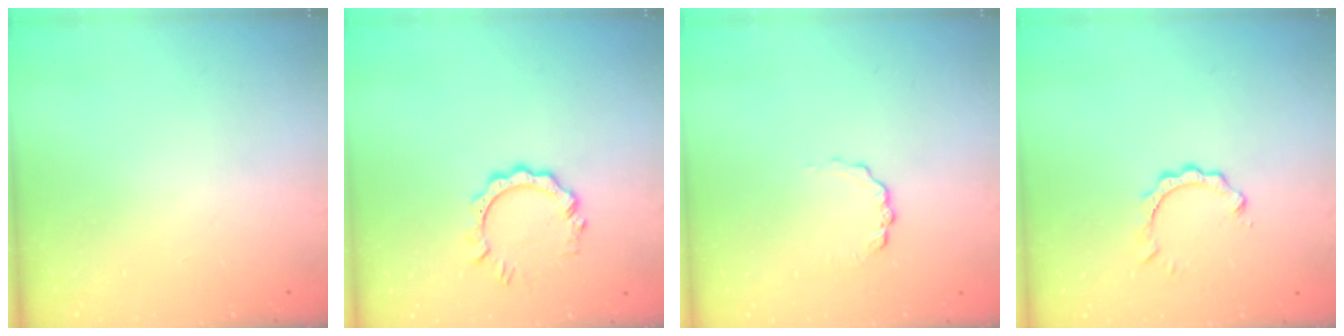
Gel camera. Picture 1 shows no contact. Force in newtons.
{"total": 5.3, "press": 5.2, "slide": 0.4}
{"total": 4.8, "press": 4.8, "slide": 0.5}
{"total": 2.1, "press": 2.1, "slide": 0.2}